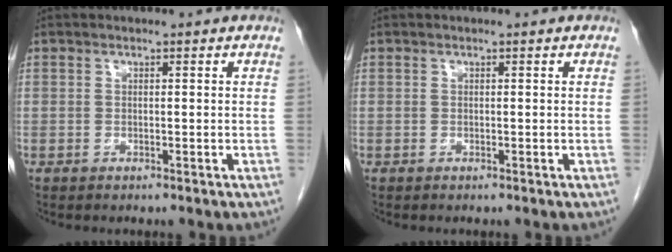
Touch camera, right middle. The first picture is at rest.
{"total": 0.0}